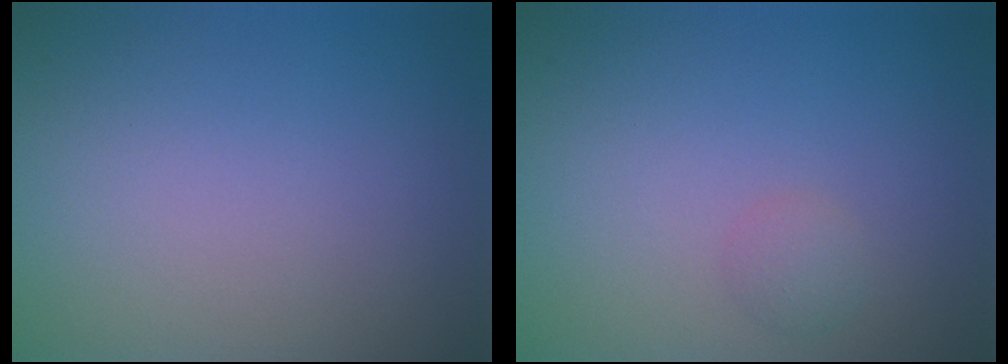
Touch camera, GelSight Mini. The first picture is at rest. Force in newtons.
{"total": 1.1, "press": 1.1, "slide": 0.1}